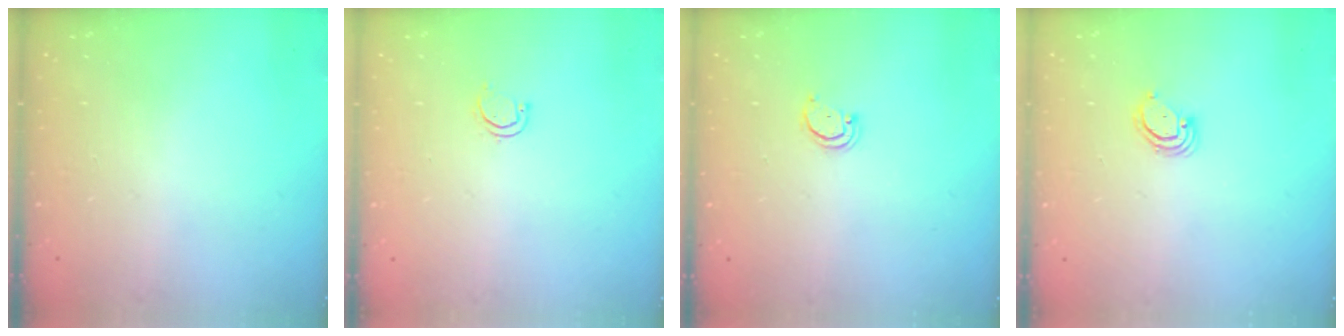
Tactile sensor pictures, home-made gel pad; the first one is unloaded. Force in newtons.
{"total": 4.6, "press": 4.4, "slide": 1.2}
{"total": 2.1, "press": 2.1, "slide": 0.2}
{"total": 3.2, "press": 3.2, "slide": 0.4}